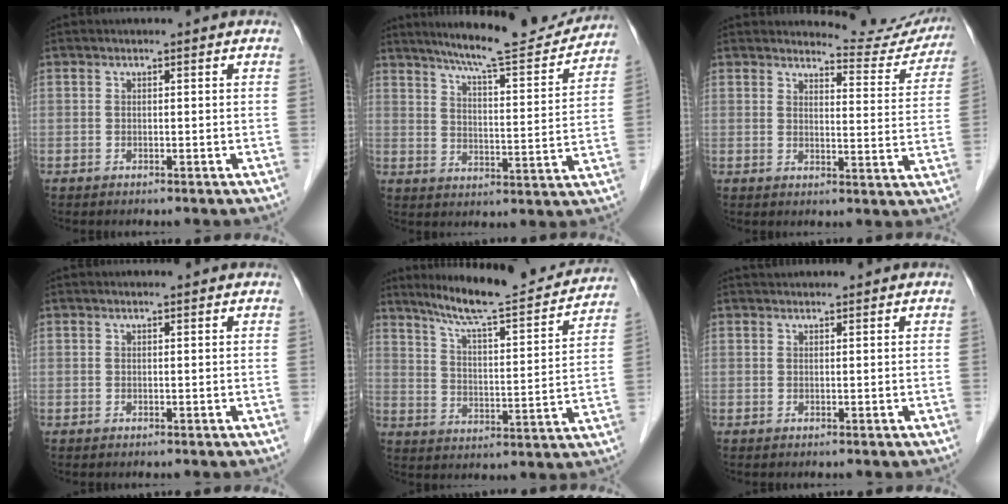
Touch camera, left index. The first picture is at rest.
{"total": 15.1, "force": [13.8, 1.0, 6.0], "torque": [-0.091, -0.019, 0.192]}
{"total": 10.0, "force": [9.9, 1.3, -0.1], "torque": [0.014, -0.052, 0.100]}
{"total": 1.3, "force": [1.2, 0.1, 0.5], "torque": [-0.011, 0.008, 0.013]}
{"total": 18.7, "force": [16.8, 1.5, 7.9], "torque": [-0.123, -0.020, 0.238]}
{"total": 2.1, "force": [2.1, 0.2, 0.4], "torque": [-0.009, 0.025, 0.032]}